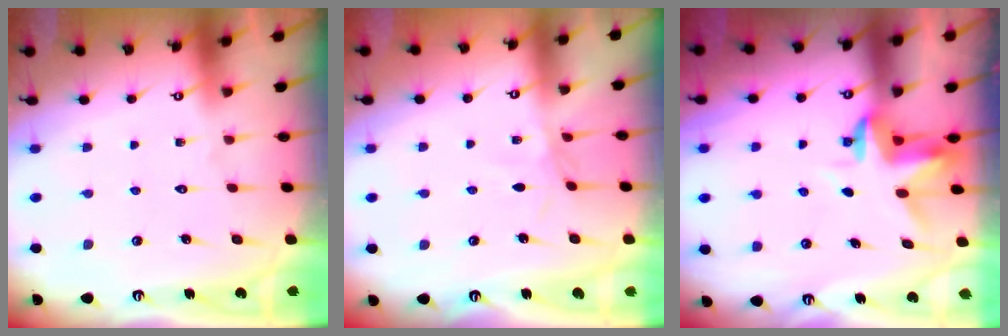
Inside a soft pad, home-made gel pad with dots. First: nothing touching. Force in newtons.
{"total": 1.7, "press": 1.6, "slide": 0.3}
{"total": 3.3, "press": 3.3, "slide": 0.2}